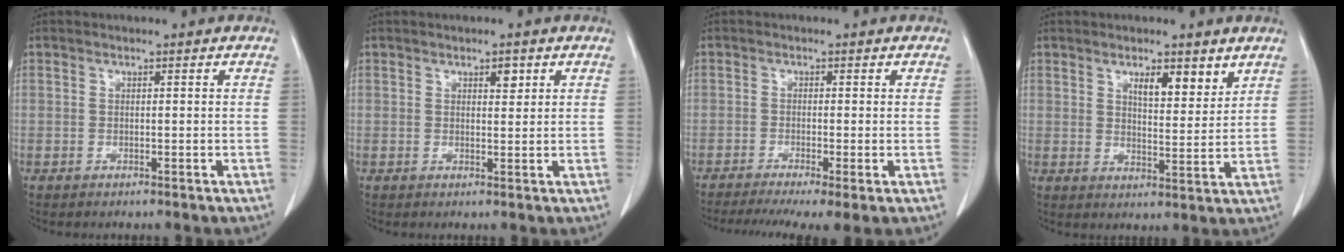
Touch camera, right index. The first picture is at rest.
{"total": 1.7, "force": [1.0, 0.7, 1.2], "torque": [-0.016, -0.004, 0.013]}
{"total": 8.5, "force": [-5.8, 1.2, 6.1], "torque": [-0.097, -0.011, -0.094]}
{"total": 5.4, "force": [3.5, 1.7, 3.8], "torque": [-0.060, -0.006, 0.056]}